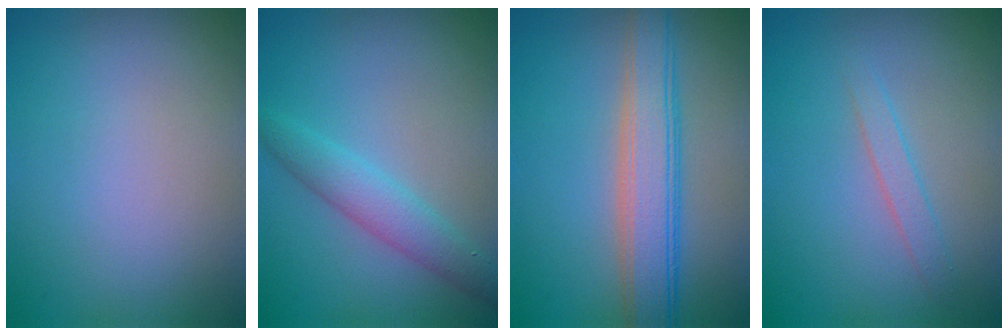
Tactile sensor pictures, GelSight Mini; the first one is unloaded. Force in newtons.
{"total": 2.9, "press": 2.9, "slide": 0.1}
{"total": 5.4, "press": 5.4, "slide": 0.3}
{"total": 1.3, "press": 1.3, "slide": 0.1}